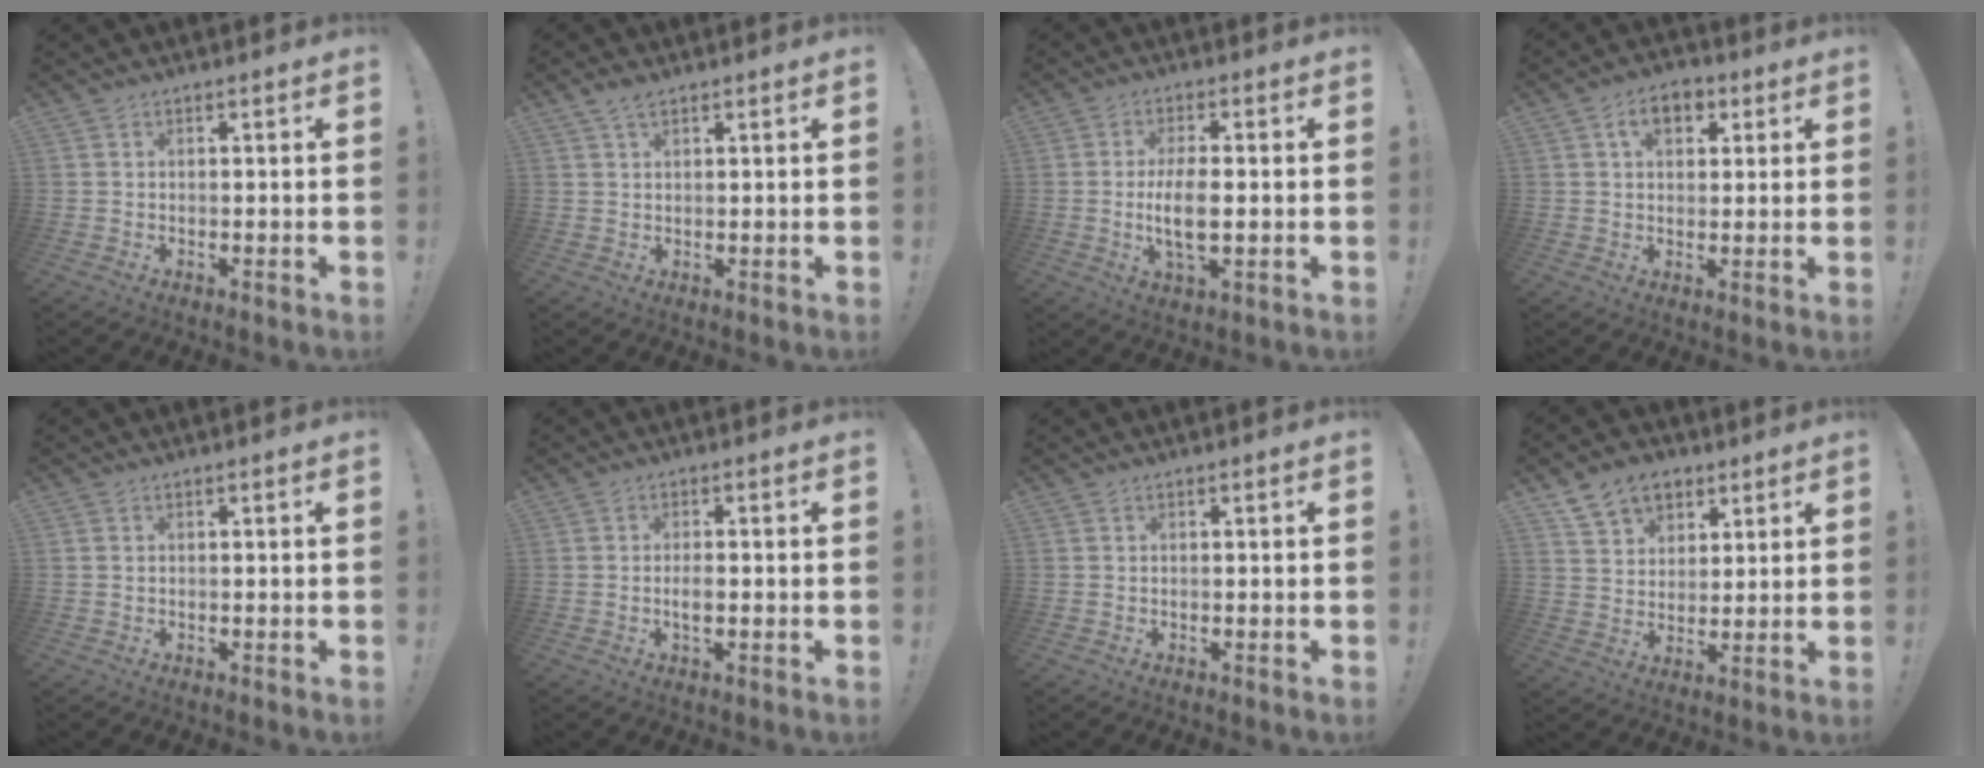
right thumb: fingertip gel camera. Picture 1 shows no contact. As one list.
[{"total": 3.0, "force": [2.1, 1.1, 1.9], "torque": [-0.036, -0.005, 0.038]}, {"total": 8.6, "force": [-0.7, 3.1, 8.1], "torque": [-0.161, -0.014, -0.018]}, {"total": 7.8, "force": [2.9, 5.1, 5.1], "torque": [-0.069, 0.004, 0.051]}, {"total": 0.0}, {"total": 2.9, "force": [-0.7, 1.0, 2.6], "torque": [-0.050, -0.001, -0.015]}, {"total": 0.0}, {"total": 10.8, "force": [6.4, 7.8, 4.0], "torque": [-0.063, -0.029, 0.125]}]